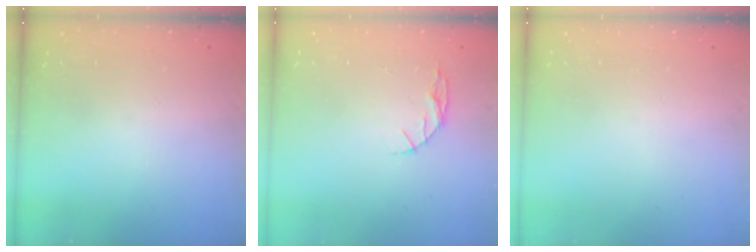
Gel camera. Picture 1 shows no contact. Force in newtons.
{"total": 4.4, "press": 4.4, "slide": 0.5}
{"total": 0.0}